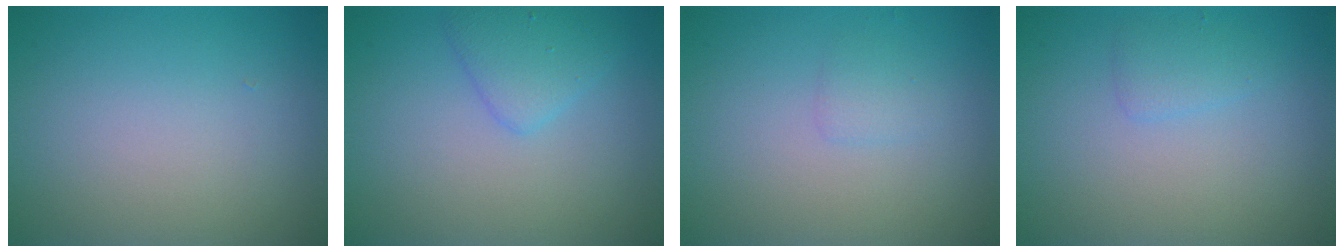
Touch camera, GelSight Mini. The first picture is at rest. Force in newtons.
{"total": 2.3, "press": 2.3, "slide": 0.0}
{"total": 1.0, "press": 1.0, "slide": 0.0}
{"total": 1.2, "press": 1.2, "slide": 0.1}